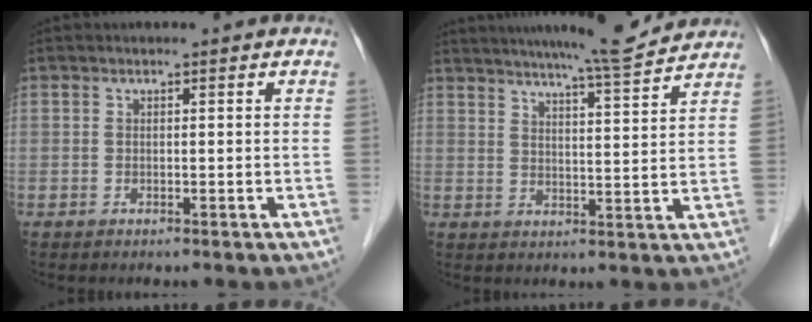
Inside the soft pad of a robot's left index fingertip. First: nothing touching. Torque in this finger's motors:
{"motor_torque": [0.99, -1.15, 0.53, 0.12]}